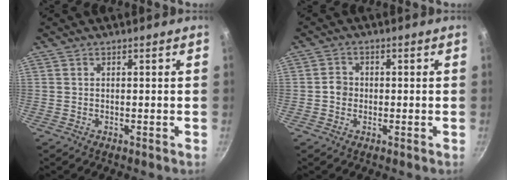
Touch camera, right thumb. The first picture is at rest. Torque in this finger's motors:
{"motor_torque": [0.15, 0.42, 0.69, -0.58, -0.02]}